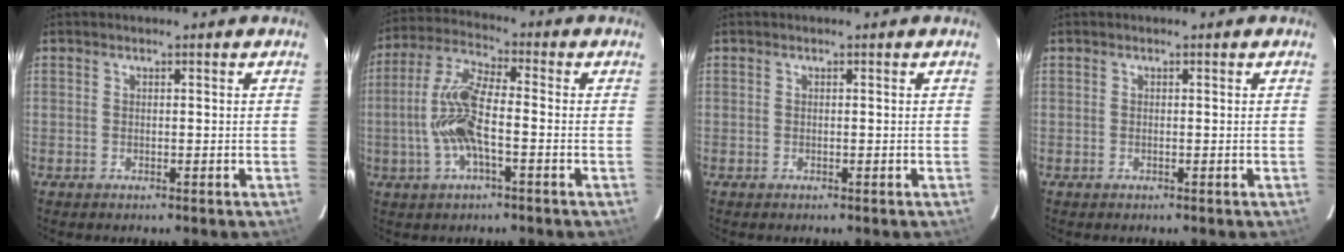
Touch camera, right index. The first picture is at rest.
{"total": 10.0, "force": [-1.9, 2.4, 9.5], "torque": [-0.209, 0.009, -0.039]}
{"total": 0.0}
{"total": 0.0}